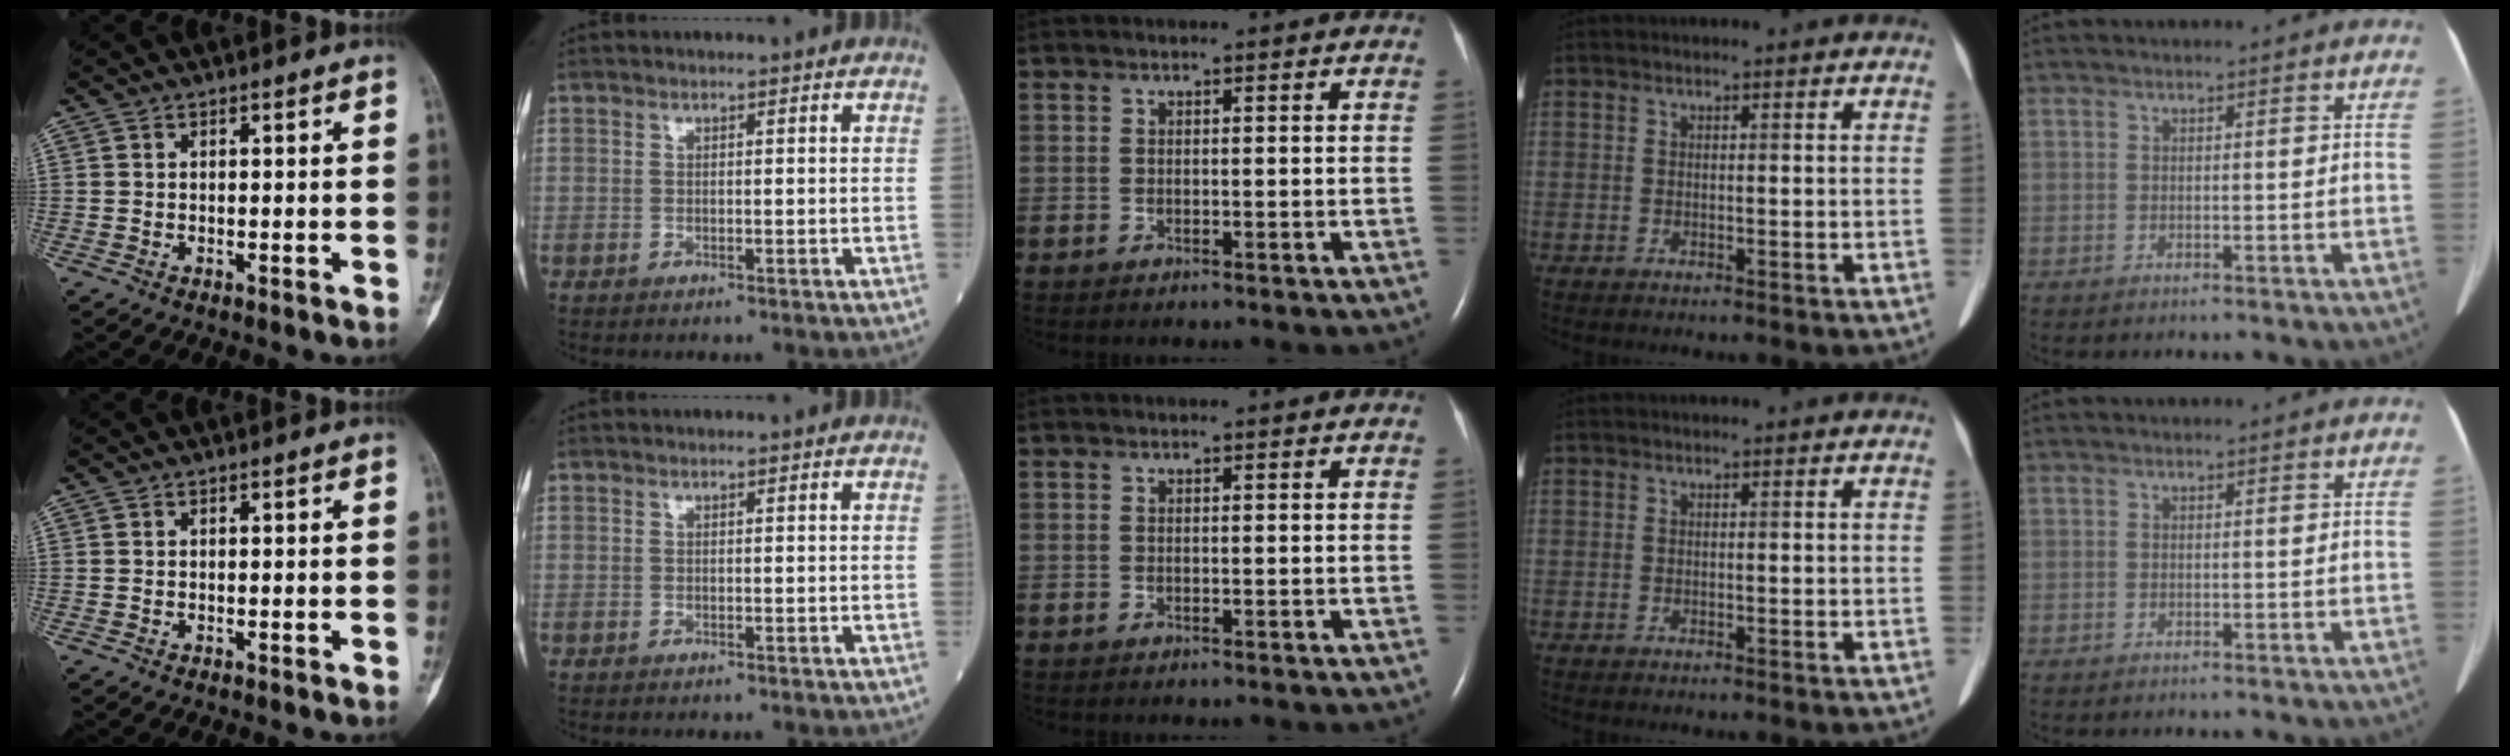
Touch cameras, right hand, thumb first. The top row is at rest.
{}